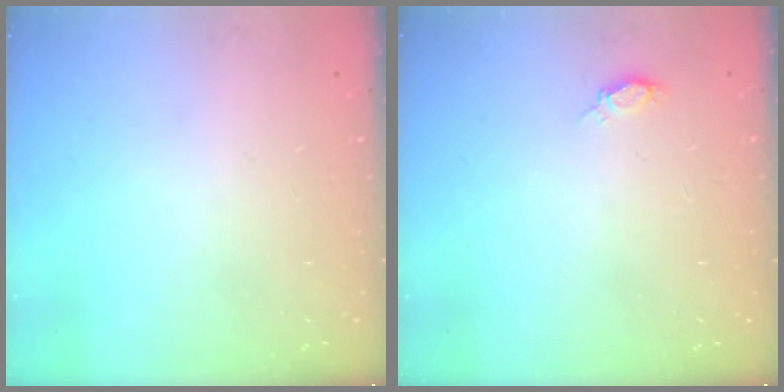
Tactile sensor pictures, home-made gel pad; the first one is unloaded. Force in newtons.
{"total": 9.3, "press": 4.9, "slide": 8.0}